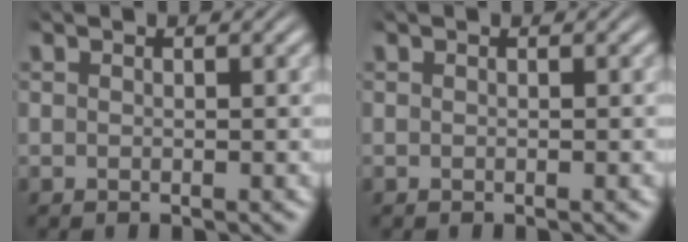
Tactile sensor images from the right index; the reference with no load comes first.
{"total": 0.0}